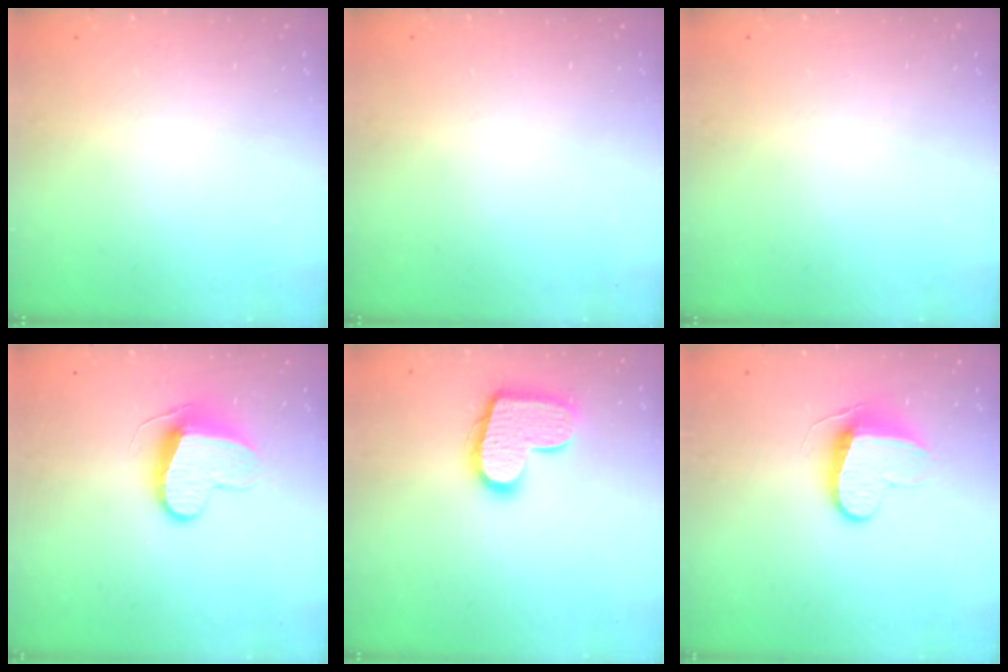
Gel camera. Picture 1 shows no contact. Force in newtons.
{"total": 0.0}
{"total": 0.0}
{"total": 9.7, "press": 9.7, "slide": 0.3}
{"total": 14.5, "press": 14.5, "slide": 0.8}
{"total": 9.9, "press": 9.9, "slide": 0.3}